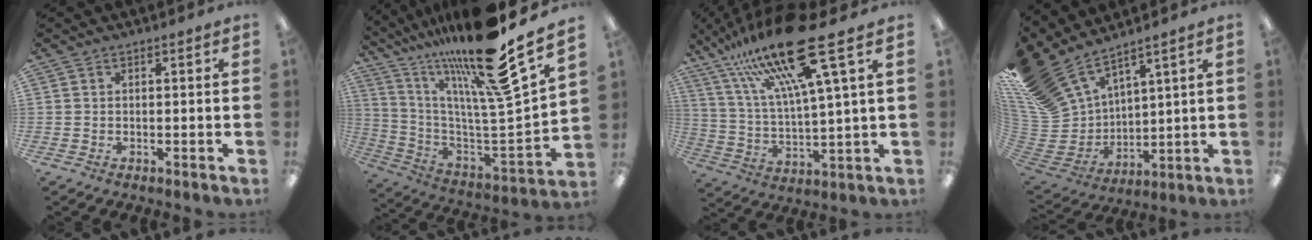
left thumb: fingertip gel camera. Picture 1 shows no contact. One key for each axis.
{"total": 22.3, "fx": 17.6, "fy": 1.0, "fz": 13.7, "tx": -0.208, "ty": -0.140, "tz": 0.266}
{"total": 23.1, "fx": 15.4, "fy": 3.5, "fz": 16.8, "tx": -0.327, "ty": -0.078, "tz": 0.239}
{"total": 16.5, "fx": 12.7, "fy": 8.2, "fz": 6.5, "tx": -0.170, "ty": -0.085, "tz": 0.246}